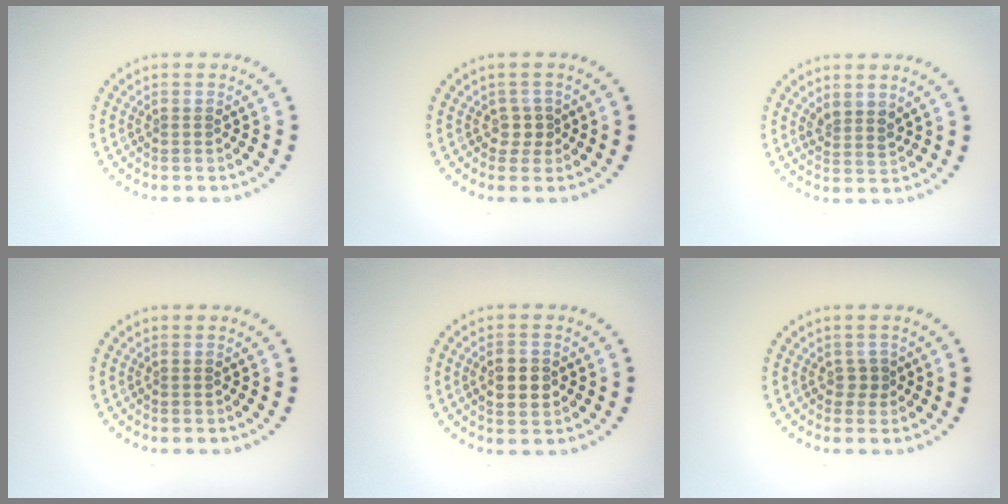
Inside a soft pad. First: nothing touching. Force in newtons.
{"total": 1.4, "press": 1.0, "slide": 1.0}
{"total": 1.9, "press": 1.6, "slide": 1.0}
{"total": 0.0}
{"total": 3.0, "press": 3.0, "slide": 0.1}
{"total": 1.0, "press": 0.8, "slide": 0.5}